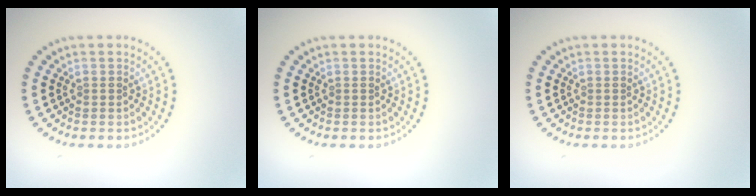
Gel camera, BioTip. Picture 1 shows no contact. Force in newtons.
{"total": 0.0}
{"total": 0.0}